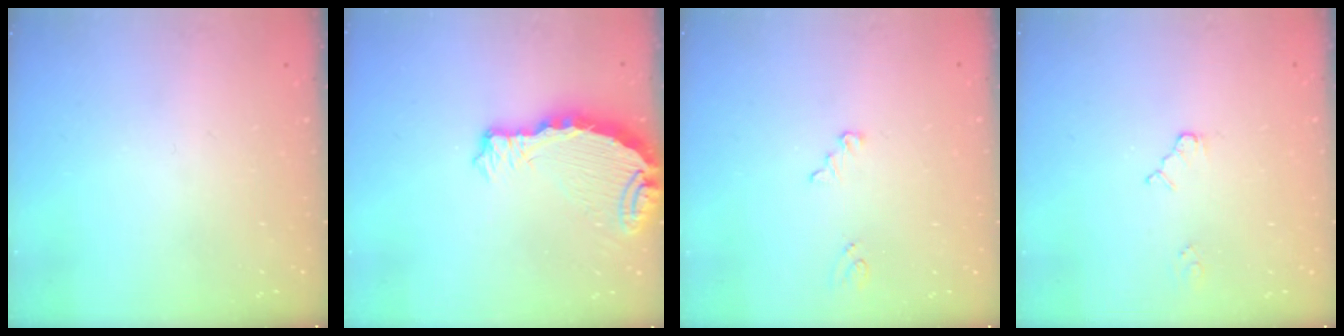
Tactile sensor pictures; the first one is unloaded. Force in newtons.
{"total": 8.4, "press": 8.4, "slide": 0.8}
{"total": 2.6, "press": 2.5, "slide": 0.3}
{"total": 1.9, "press": 1.9, "slide": 0.3}